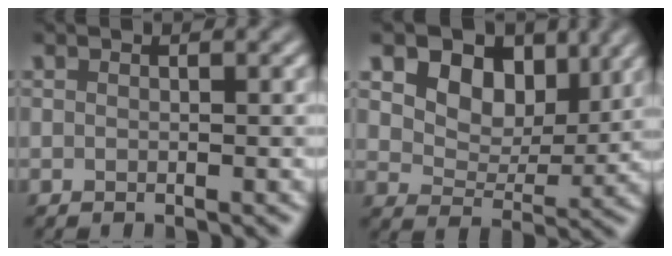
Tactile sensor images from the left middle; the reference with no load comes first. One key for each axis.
{"total": 8.4, "fx": 4.3, "fy": 5.5, "fz": 4.7, "tx": -0.082, "ty": -0.006, "tz": 0.075}